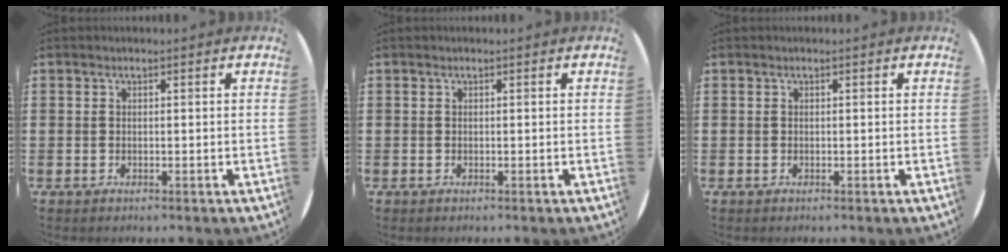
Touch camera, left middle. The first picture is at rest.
{"total": 0.0}
{"total": 0.0}